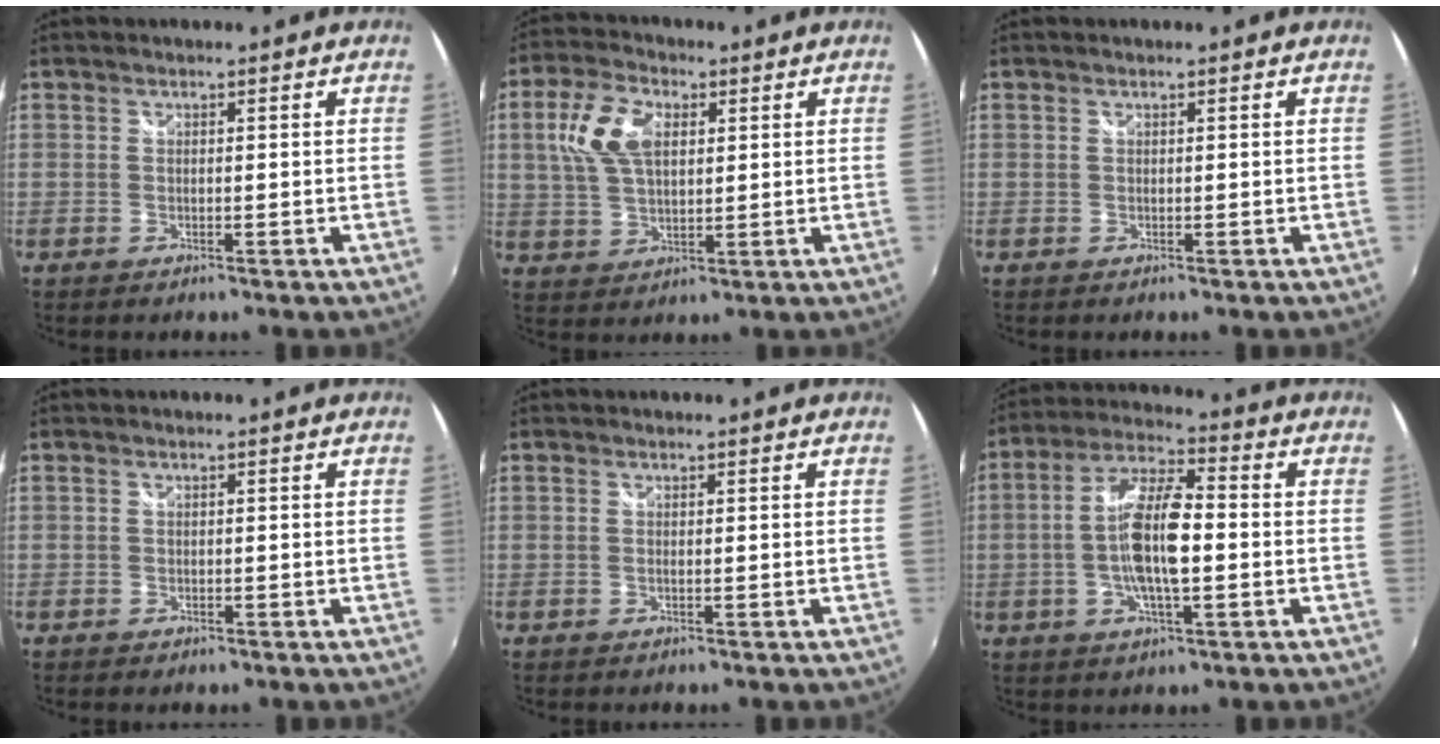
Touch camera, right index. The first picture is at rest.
{"total": 9.9, "force": [2.7, 5.7, 7.7], "torque": [-0.161, 0.020, 0.055]}
{"total": 0.0}
{"total": 1.1, "force": [-0.8, 0.7, 0.3], "torque": [-0.008, -0.002, -0.012]}
{"total": 0.5, "force": [-0.3, -0.1, 0.4], "torque": [-0.004, 0.001, -0.006]}
{"total": 11.9, "force": [-1.4, 3.4, 11.3], "torque": [-0.224, 0.007, -0.030]}